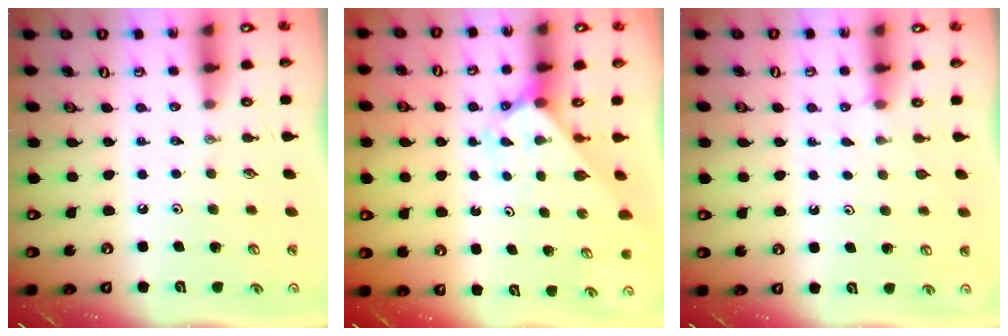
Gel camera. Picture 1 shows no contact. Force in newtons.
{"total": 2.1, "press": 2.1, "slide": 0.2}
{"total": 2.1, "press": 2.1, "slide": 0.3}